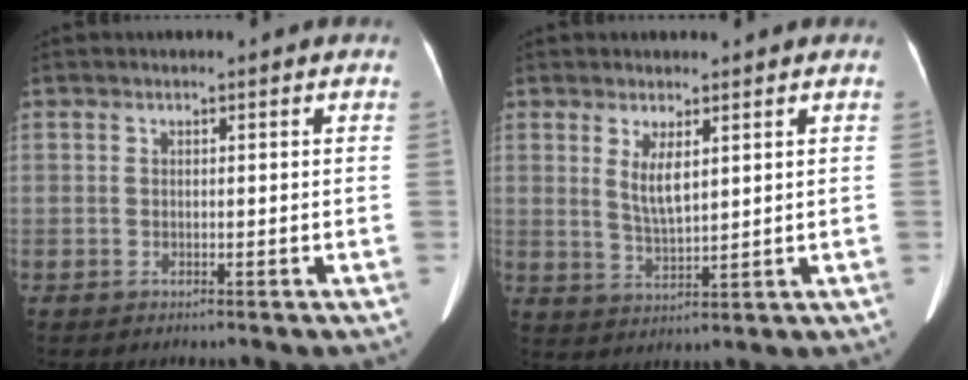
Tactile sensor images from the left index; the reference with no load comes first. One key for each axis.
{"total": 4.1, "fx": 1.7, "fy": 1.1, "fz": 3.5, "tx": -0.072, "ty": -0.008, "tz": 0.041}